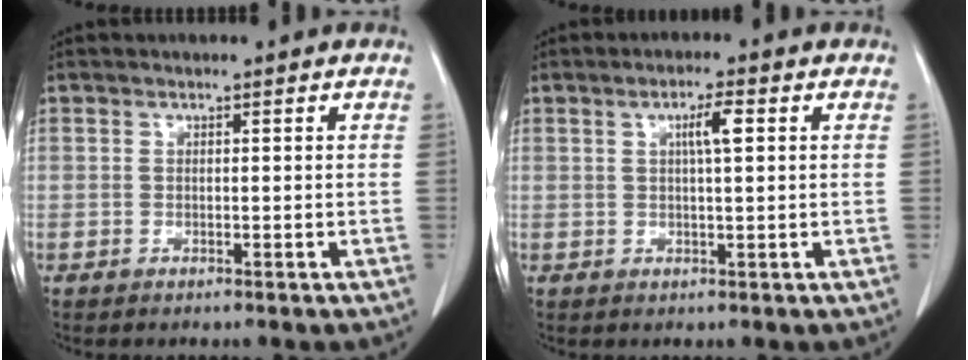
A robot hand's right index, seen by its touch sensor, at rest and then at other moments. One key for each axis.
{"total": 3.4, "fx": 0.9, "fy": 0.3, "fz": 3.2, "tx": -0.056, "ty": 0.004, "tz": 0.015}